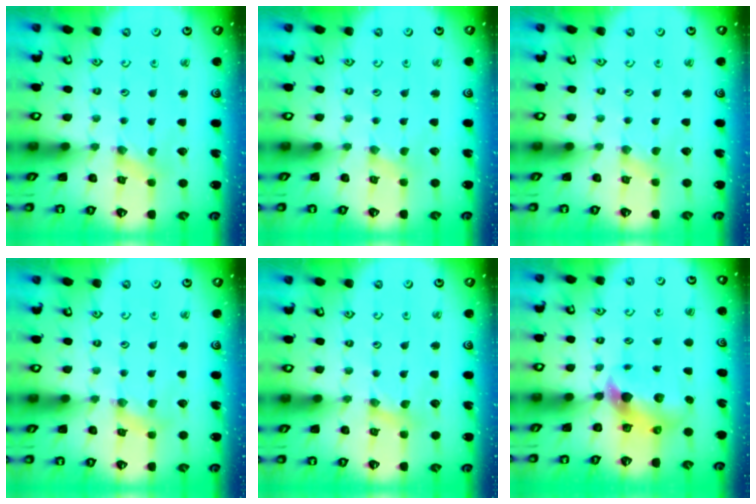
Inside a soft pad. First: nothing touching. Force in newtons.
{"total": 0.0}
{"total": 1.4, "press": 1.4, "slide": 0.3}
{"total": 2.3, "press": 2.2, "slide": 0.3}
{"total": 1.5, "press": 1.4, "slide": 0.2}
{"total": 7.1, "press": 7.0, "slide": 1.0}